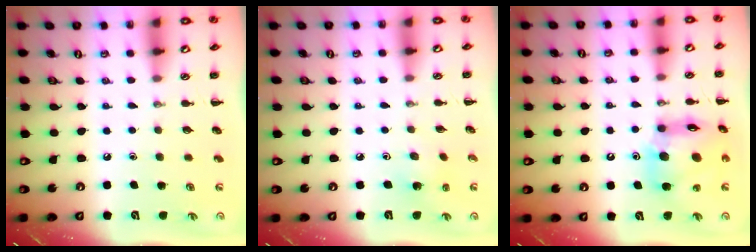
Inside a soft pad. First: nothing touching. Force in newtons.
{"total": 3.0, "press": 2.8, "slide": 0.9}
{"total": 13.7, "press": 13.2, "slide": 3.8}